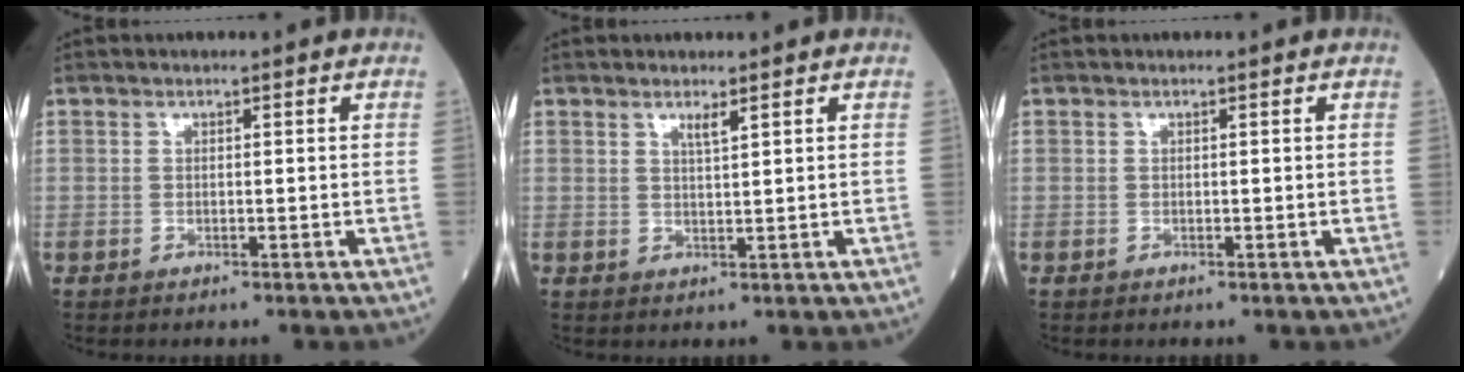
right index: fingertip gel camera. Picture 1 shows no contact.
{"total": 1.6, "force": [1.1, -0.1, 1.1], "torque": [-0.021, -0.005, 0.020]}
{"total": 0.0}